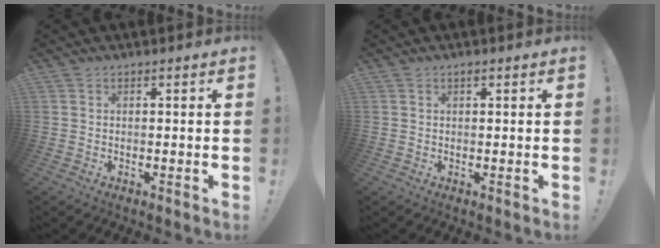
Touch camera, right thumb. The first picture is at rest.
{"total": 0.7, "force": [0.5, 0.3, 0.4], "torque": [-0.009, 0.000, 0.009]}